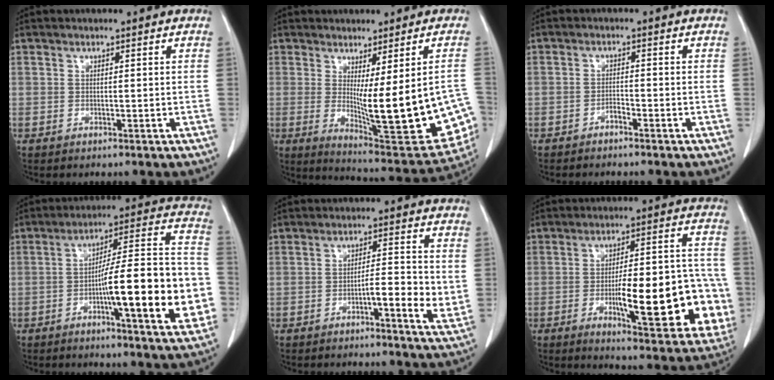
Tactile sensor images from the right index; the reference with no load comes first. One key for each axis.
{"total": 17.5, "fx": -1.8, "fy": 3.1, "fz": 17.1, "tx": -0.187, "ty": -0.026, "tz": -0.001}
{"total": 1.3, "fx": -1.1, "fy": 0.2, "fz": 0.6, "tx": -0.009, "ty": 0.004, "tz": -0.019}
{"total": 19.8, "fx": -4.8, "fy": 2.5, "fz": 19.0, "tx": -0.232, "ty": 0.024, "tz": -0.065}
{"total": 6.4, "fx": -1.3, "fy": 0.9, "fz": 6.3, "tx": -0.089, "ty": -0.002, "tz": -0.022}
{"total": 21.6, "fx": -5.0, "fy": 5.1, "fz": 20.4, "tx": -0.212, "ty": 0.018, "tz": -0.052}